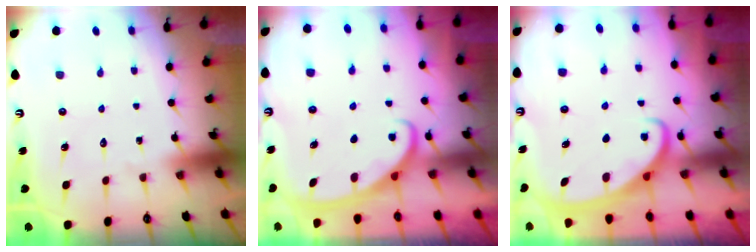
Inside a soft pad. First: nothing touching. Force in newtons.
{"total": 2.8, "press": 2.8, "slide": 0.4}
{"total": 2.6, "press": 2.5, "slide": 0.3}